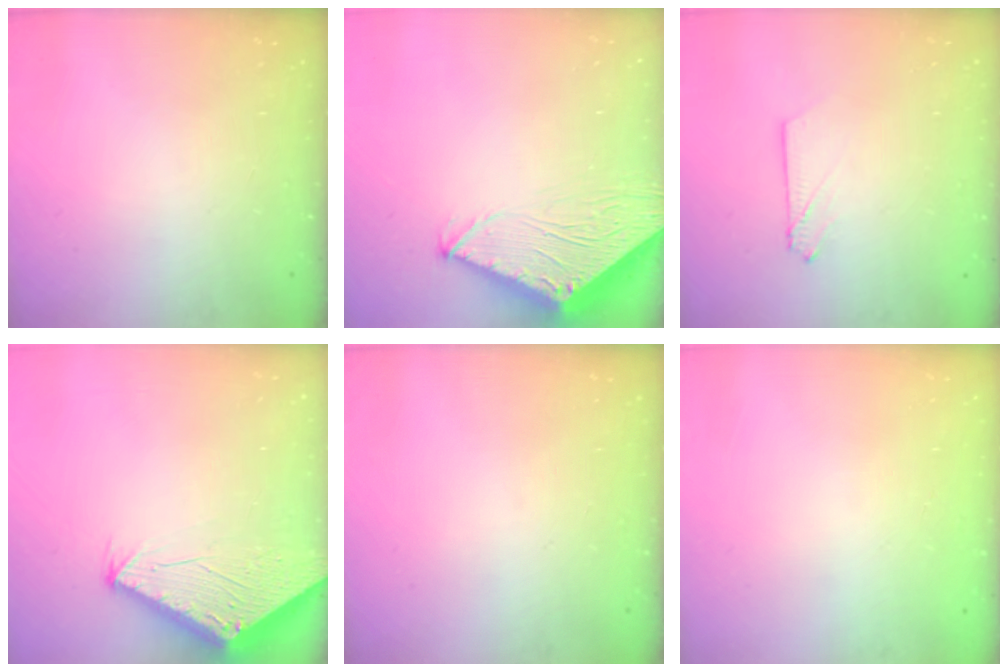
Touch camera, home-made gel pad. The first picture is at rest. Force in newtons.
{"total": 10.5, "press": 10.5, "slide": 0.8}
{"total": 2.2, "press": 2.1, "slide": 0.3}
{"total": 2.8, "press": 2.8, "slide": 0.1}
{"total": 0.0}
{"total": 0.0}